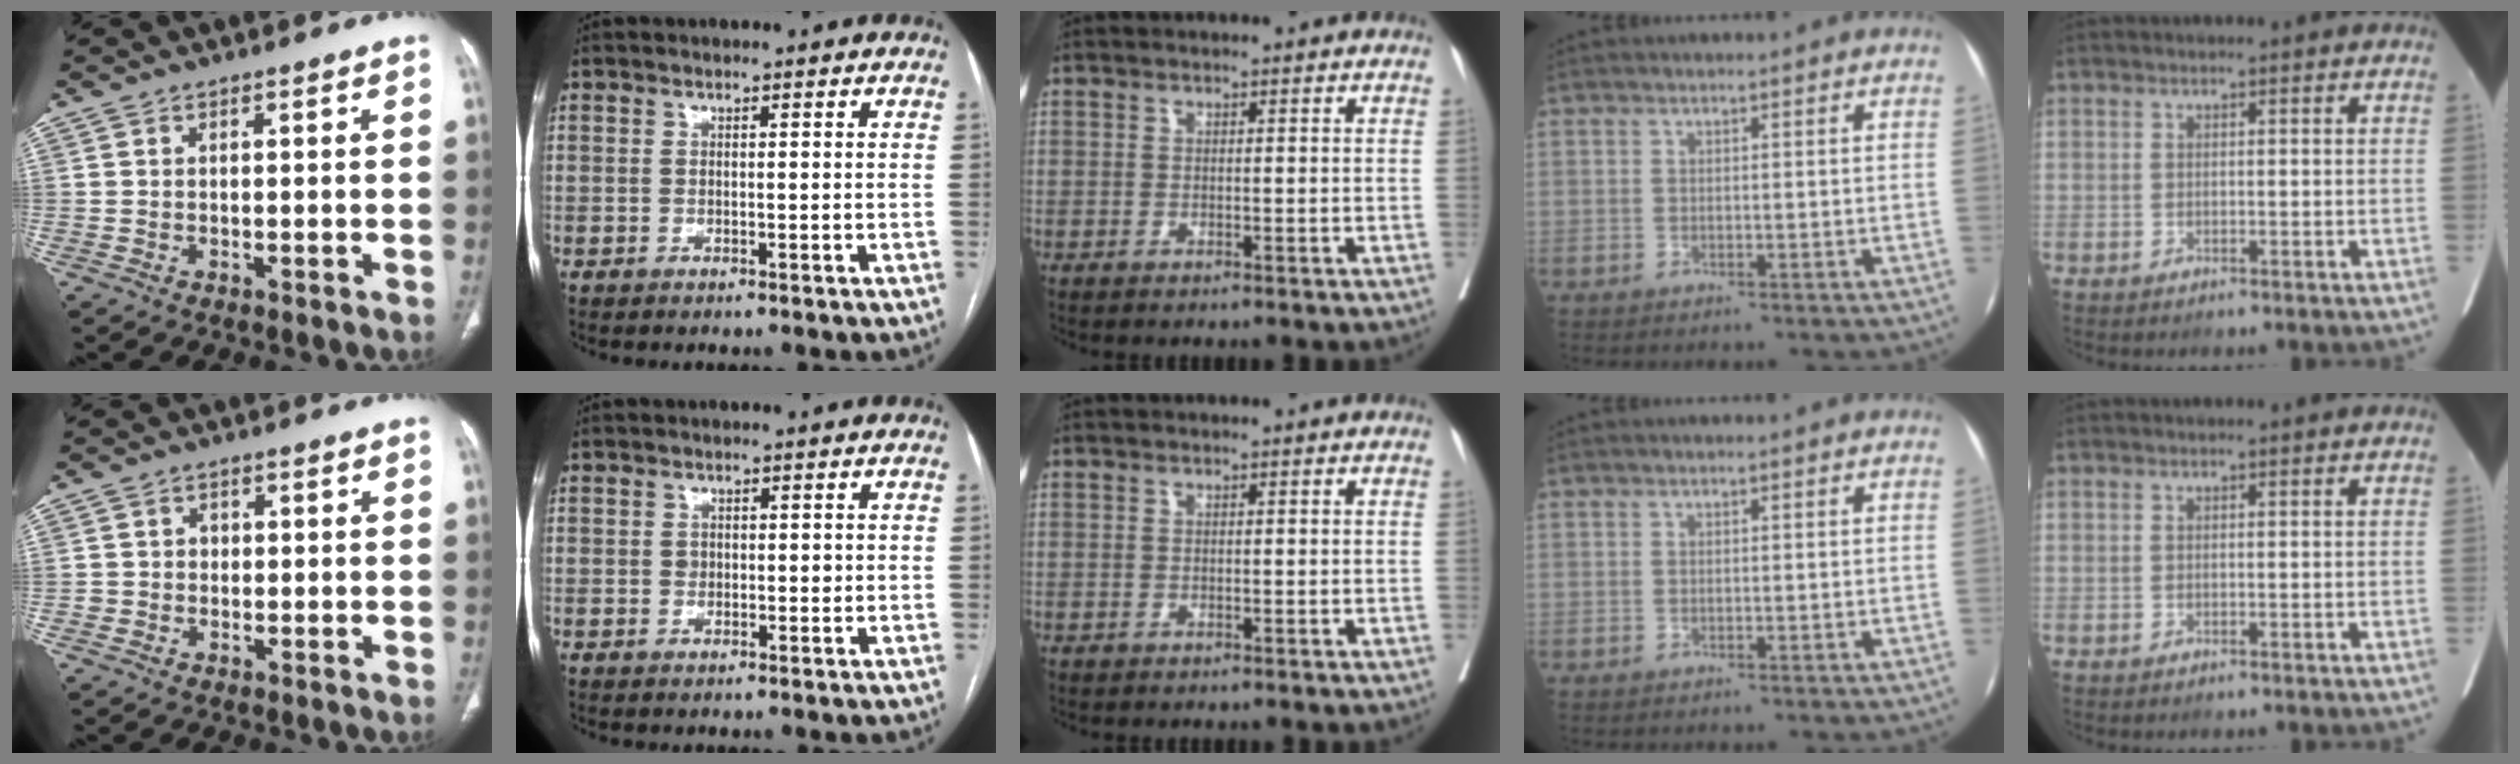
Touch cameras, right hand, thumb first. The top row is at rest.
{"thumb": {"total": 1.9, "force": [-0.2, 1.8, 0.3], "torque": [0.009, 0.008, -0.007]}, "index": {"total": 1.4, "force": [0.1, 1.2, 0.8], "torque": [-0.012, 0.002, 0.001]}}